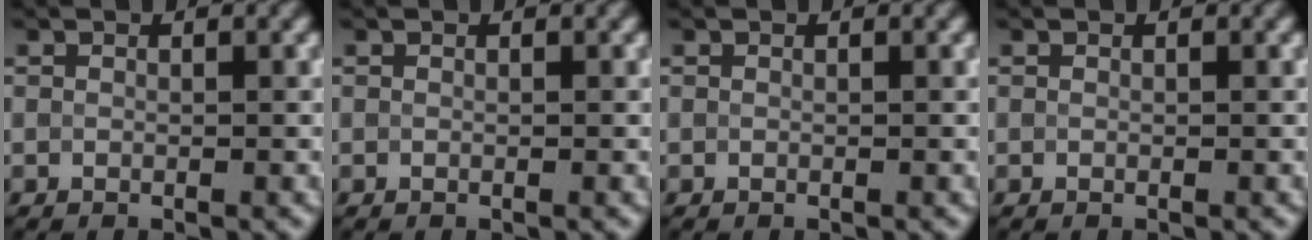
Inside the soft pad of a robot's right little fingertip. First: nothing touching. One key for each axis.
{"total": 0.0}
{"total": 0.0}
{"total": 0.0}